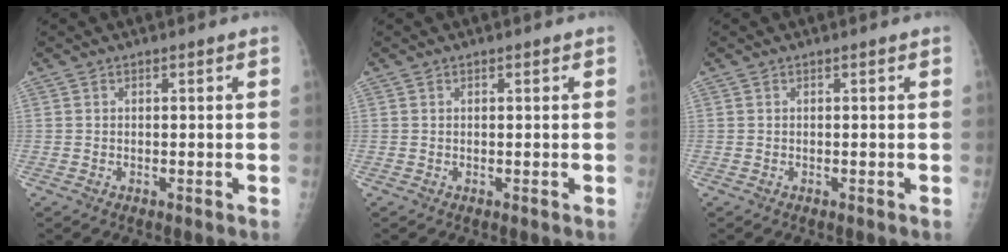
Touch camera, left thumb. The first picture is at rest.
{"total": 0.0}
{"total": 0.0}